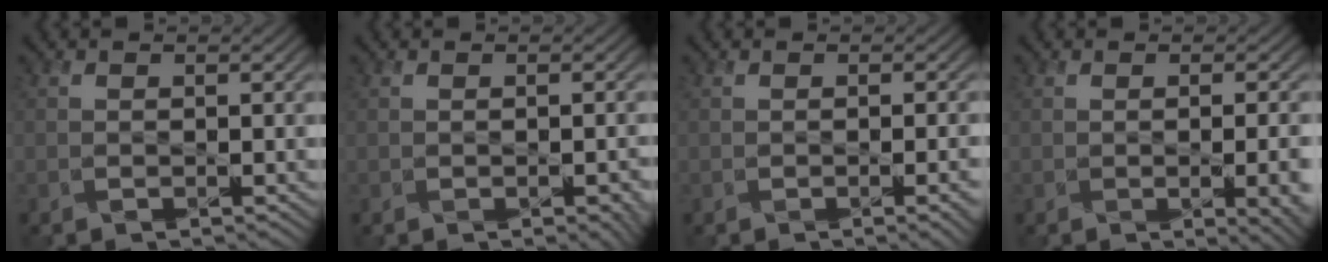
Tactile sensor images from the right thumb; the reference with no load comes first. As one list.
[{"total": 2.4, "force": [-0.9, 0.9, 2.0], "torque": [-0.020, -0.004, 0.000]}, {"total": 3.5, "force": [-0.9, 1.2, 3.1], "torque": [-0.031, -0.004, -0.003]}, {"total": 7.1, "force": [-1.5, 3.1, 6.3], "torque": [-0.055, -0.012, -0.004]}]